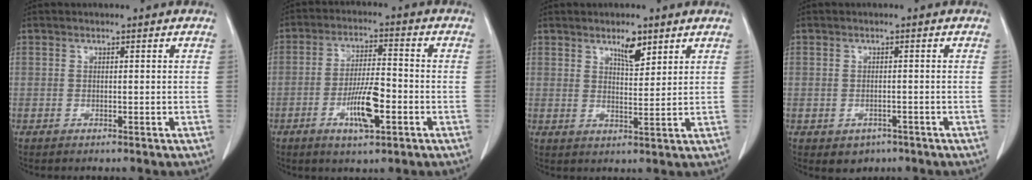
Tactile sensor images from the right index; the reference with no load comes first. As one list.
[{"total": 8.3, "force": [-3.1, 1.9, 7.5], "torque": [-0.142, -0.001, -0.051]}, {"total": 4.2, "force": [2.8, 1.0, 2.9], "torque": [-0.048, -0.002, 0.047]}, {"total": 2.5, "force": [-1.3, 2.0, 0.7], "torque": [-0.002, 0.005, -0.011]}]